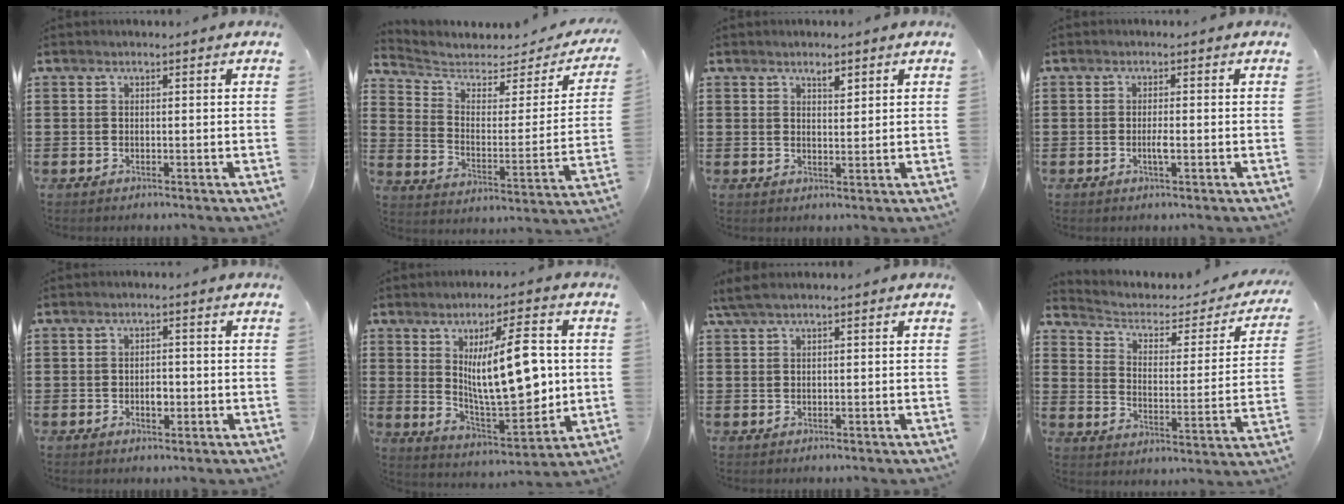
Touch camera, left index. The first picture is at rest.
{"total": 4.5, "force": [3.6, 2.0, 1.7], "torque": [-0.059, -0.022, 0.057]}
{"total": 2.2, "force": [1.7, 0.7, 1.1], "torque": [-0.017, -0.002, 0.029]}
{"total": 1.7, "force": [-0.5, 0.2, 1.6], "torque": [-0.038, -0.004, -0.012]}
{"total": 2.2, "force": [-0.6, 1.2, 1.7], "torque": [-0.034, 0.003, -0.013]}
{"total": 14.4, "force": [2.2, 5.3, 13.2], "torque": [-0.218, -0.004, 0.036]}
{"total": 1.7, "force": [0.8, 0.1, 1.4], "torque": [-0.029, -0.002, 0.015]}
{"total": 2.9, "force": [1.7, 1.8, 1.6], "torque": [-0.045, -0.013, 0.020]}